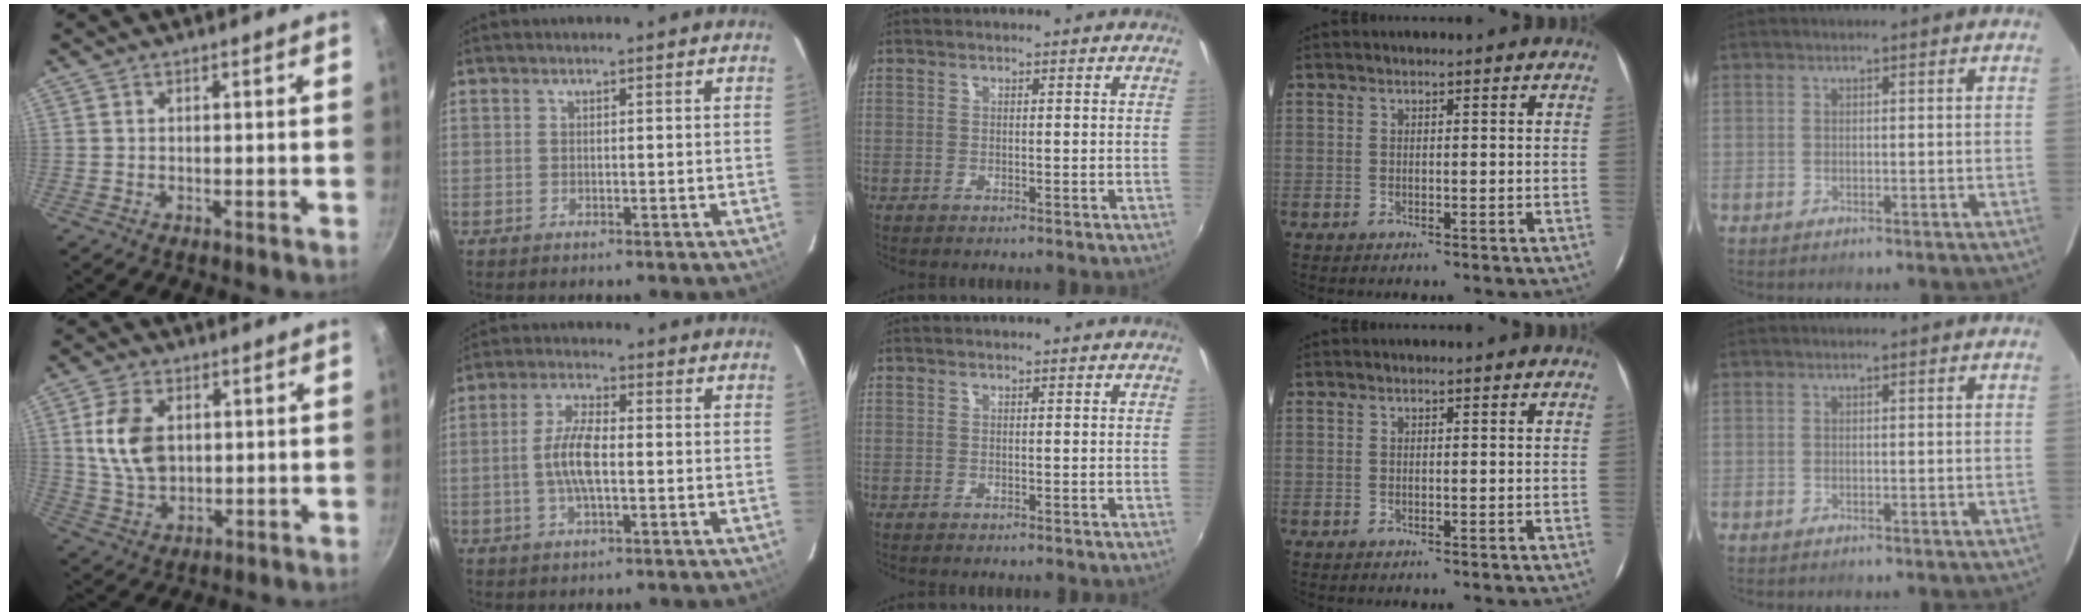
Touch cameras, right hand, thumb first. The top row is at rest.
{"thumb": {"total": 10.7, "force": [1.9, 7.1, 7.7], "torque": [-0.132, -0.008, 0.040]}, "index": {"total": 6.6, "force": [-0.9, 1.8, 6.2], "torque": [-0.128, 0.006, -0.020]}}